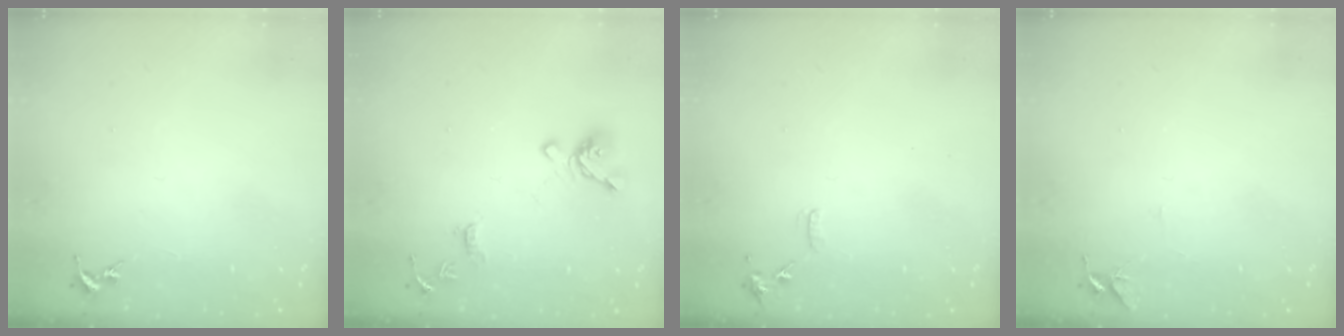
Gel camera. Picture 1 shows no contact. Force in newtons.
{"total": 12.7, "press": 12.6, "slide": 1.5}
{"total": 6.8, "press": 6.7, "slide": 0.9}
{"total": 5.2, "press": 5.1, "slide": 0.4}